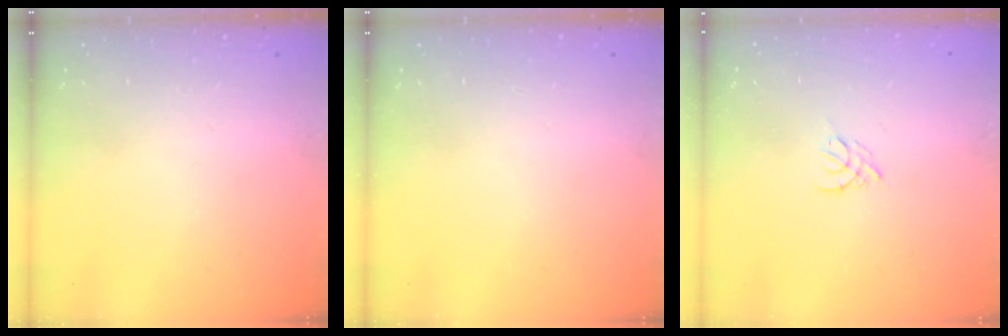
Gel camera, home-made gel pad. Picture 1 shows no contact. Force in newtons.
{"total": 0.0}
{"total": 4.3, "press": 4.2, "slide": 0.7}